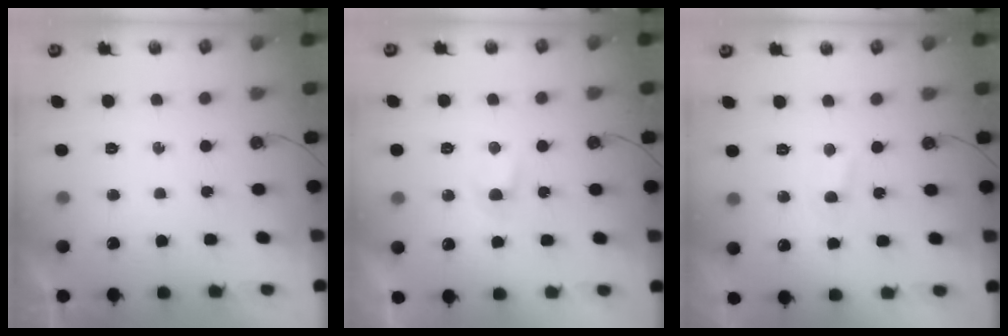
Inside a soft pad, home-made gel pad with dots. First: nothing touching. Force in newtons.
{"total": 2.5, "press": 2.5, "slide": 0.4}
{"total": 2.8, "press": 2.7, "slide": 0.7}